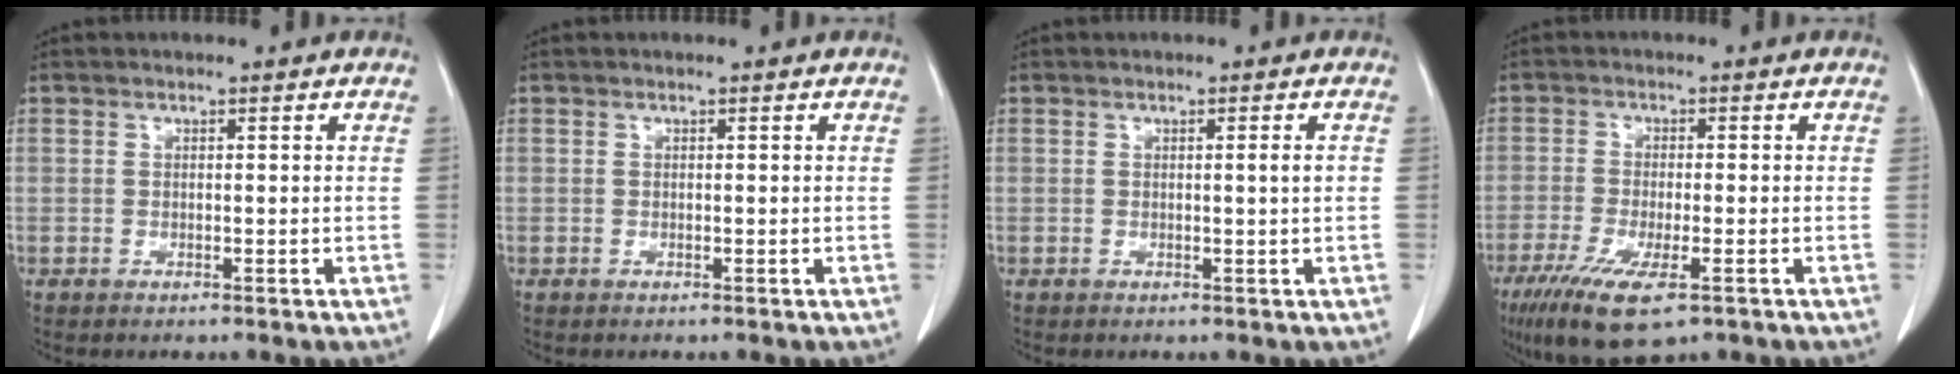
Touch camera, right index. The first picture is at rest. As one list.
[{"total": 0.0}, {"total": 1.3, "force": [0.1, -0.3, 1.2], "torque": [-0.020, 0.000, 0.001]}, {"total": 10.3, "force": [-6.1, 2.5, 7.9], "torque": [-0.142, -0.027, -0.099]}]